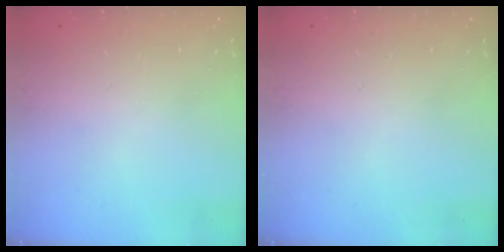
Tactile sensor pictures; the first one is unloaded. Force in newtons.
{"total": 0.0}